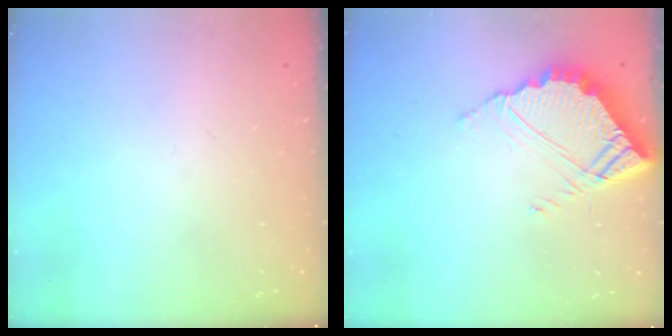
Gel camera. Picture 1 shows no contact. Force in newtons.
{"total": 8.0, "press": 7.9, "slide": 0.5}